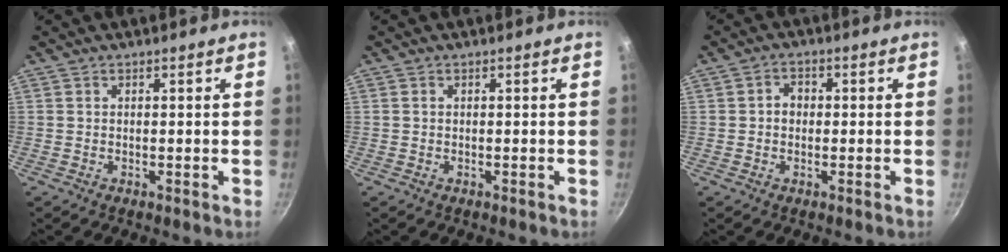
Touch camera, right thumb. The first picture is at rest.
{"total": 0.0}
{"total": 2.9, "force": [0.0, 2.4, 1.6], "torque": [-0.011, 0.010, -0.004]}